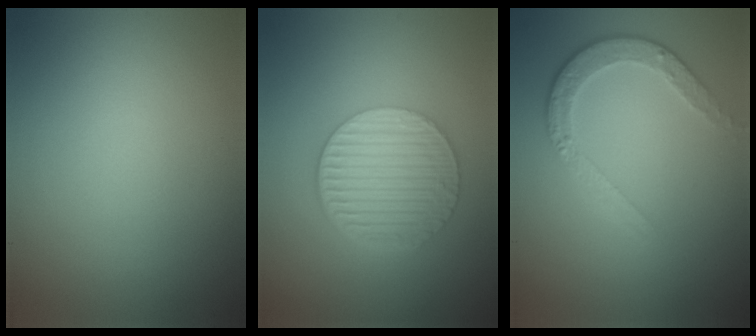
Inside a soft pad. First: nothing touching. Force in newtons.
{"total": 6.4, "press": 4.4, "slide": 4.7}
{"total": 3.4, "press": 2.7, "slide": 2.1}